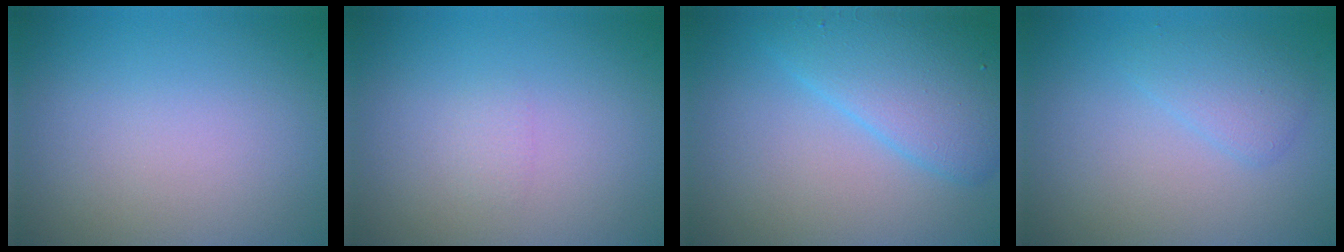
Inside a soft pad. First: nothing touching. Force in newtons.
{"total": 0.6, "press": 0.6, "slide": 0.1}
{"total": 5.3, "press": 5.3, "slide": 0.2}
{"total": 1.9, "press": 1.9, "slide": 0.1}